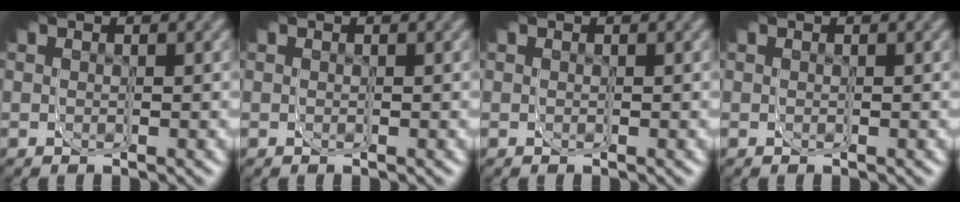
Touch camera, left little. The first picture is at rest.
{"total": 0.0}
{"total": 0.0}
{"total": 0.0}